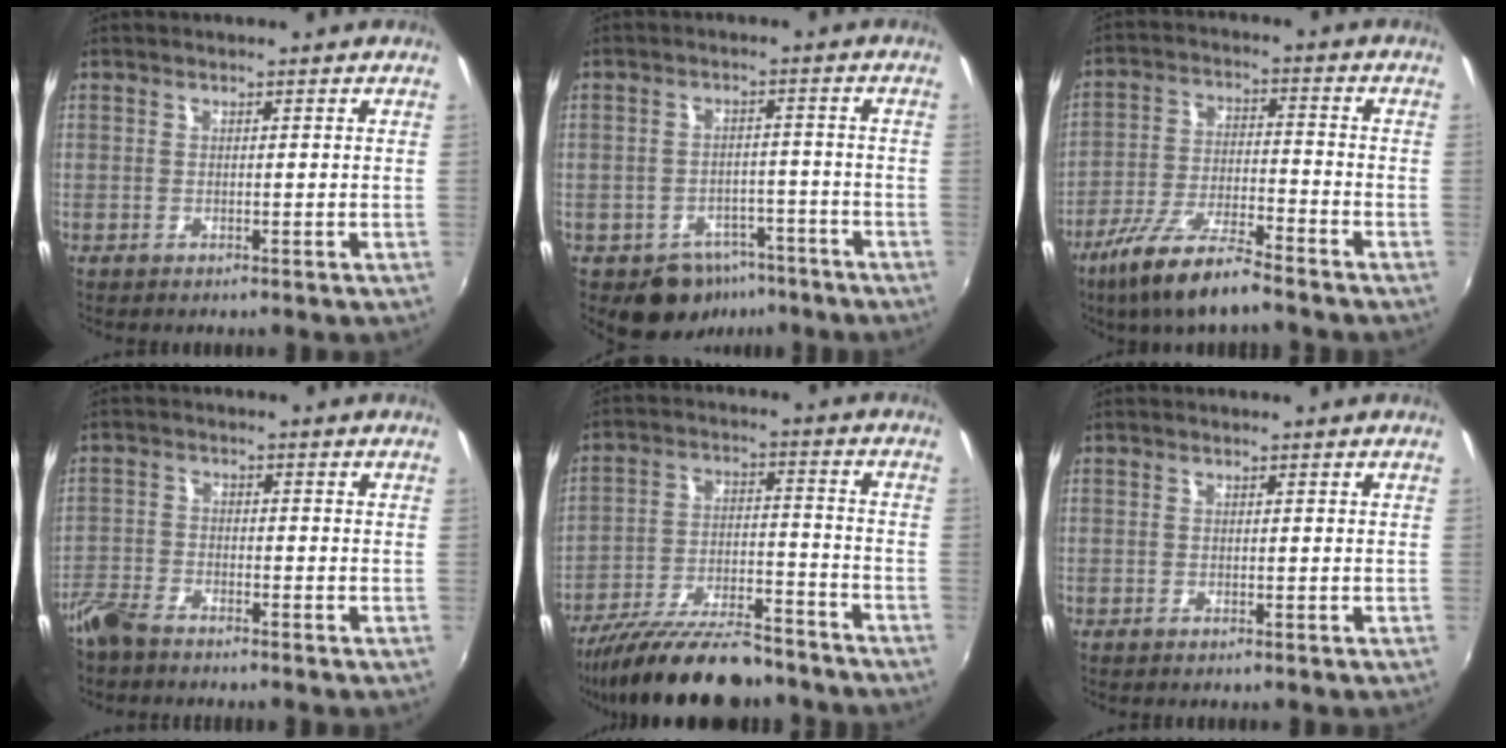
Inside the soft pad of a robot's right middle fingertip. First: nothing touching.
{"total": 7.6, "force": [-4.9, 5.4, 2.1], "torque": [-0.044, 0.018, -0.052]}
{"total": 12.0, "force": [-9.2, 1.8, 7.4], "torque": [-0.157, -0.018, -0.171]}
{"total": 5.6, "force": [-4.8, 1.9, 2.1], "torque": [-0.056, -0.011, -0.101]}
{"total": 19.2, "force": [-16.2, 4.8, 9.1], "torque": [-0.176, -0.027, -0.255]}
{"total": 0.0}